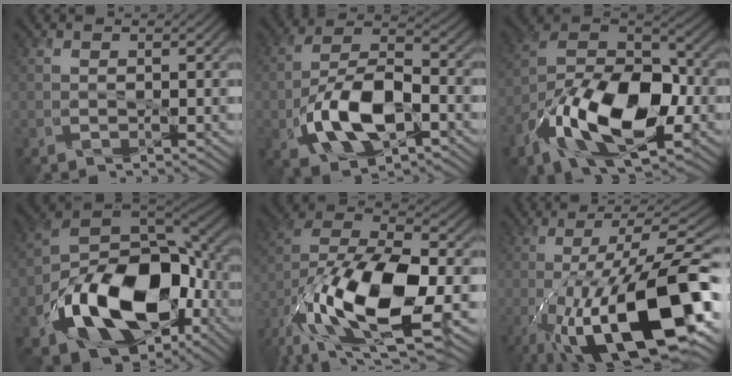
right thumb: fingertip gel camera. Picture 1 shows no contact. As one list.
[{"total": 11.4, "force": [-4.0, 5.7, 9.0], "torque": [-0.180, 0.001, -0.083]}, {"total": 16.3, "force": [-7.3, 8.6, 11.8], "torque": [-0.221, -0.019, -0.144]}, {"total": 17.3, "force": [-6.3, 10.9, 11.9], "torque": [-0.224, -0.037, -0.110]}, {"total": 19.1, "force": [-7.5, 9.2, 15.0], "torque": [-0.324, -0.034, -0.117]}, {"total": 19.9, "force": [-8.4, 6.3, 17.0], "torque": [-0.276, -0.005, -0.146]}]